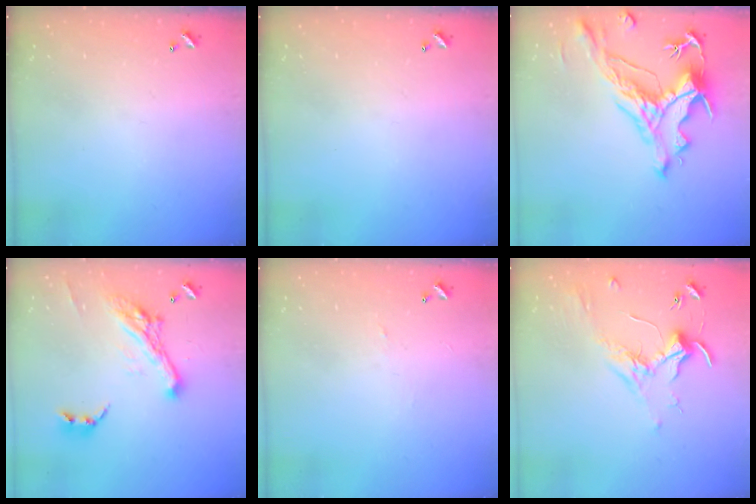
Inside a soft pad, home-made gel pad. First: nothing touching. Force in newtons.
{"total": 0.0}
{"total": 7.8, "press": 7.6, "slide": 1.8}
{"total": 9.3, "press": 9.2, "slide": 1.2}
{"total": 0.8, "press": 0.7, "slide": 0.3}
{"total": 1.7, "press": 1.5, "slide": 0.8}